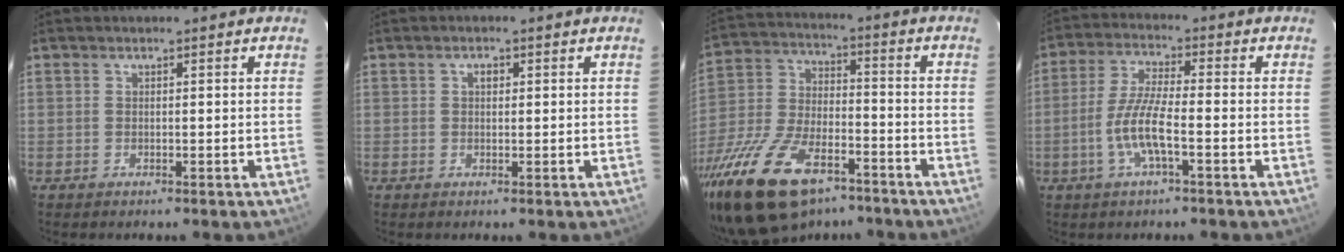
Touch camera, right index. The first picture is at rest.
{"total": 1.3, "force": [0.4, 0.9, 0.8], "torque": [-0.012, 0.006, 0.005]}
{"total": 24.9, "force": [-16.0, 11.5, 15.3], "torque": [-0.325, -0.030, -0.272]}
{"total": 7.8, "force": [-2.8, 1.2, 7.2], "torque": [-0.152, -0.002, -0.054]}